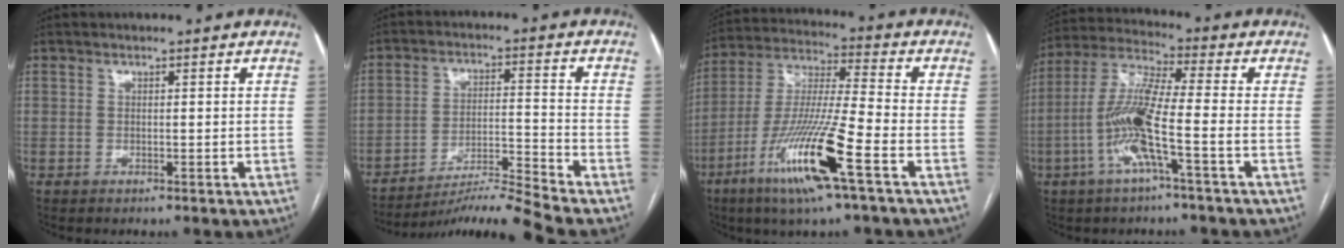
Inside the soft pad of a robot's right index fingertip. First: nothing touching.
{"total": 10.8, "force": [-9.8, -3.7, 2.8], "torque": [-0.043, 0.004, -0.174]}
{"total": 16.1, "force": [-7.6, 0.1, 14.2], "torque": [-0.291, -0.024, -0.143]}
{"total": 11.1, "force": [-3.3, 0.2, 10.6], "torque": [-0.225, 0.006, -0.074]}